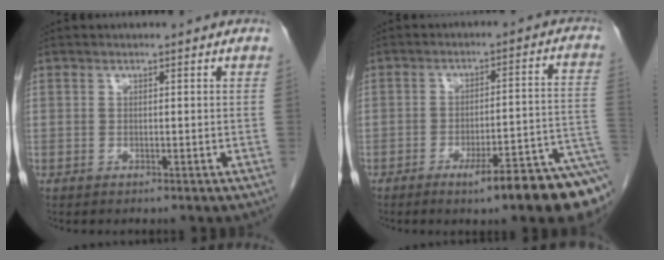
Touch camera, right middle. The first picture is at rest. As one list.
[{"total": 11.3, "force": [-6.7, 0.5, 9.1], "torque": [-0.083, 0.007, -0.089]}]